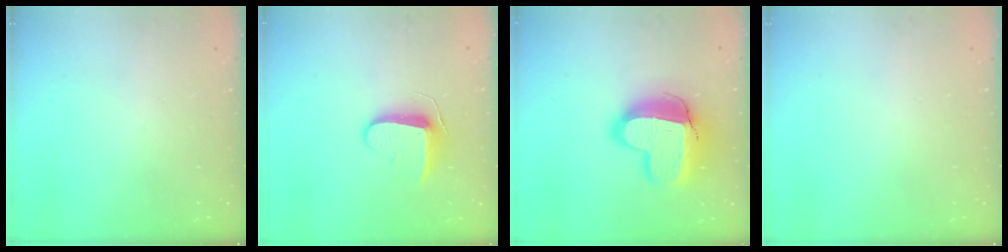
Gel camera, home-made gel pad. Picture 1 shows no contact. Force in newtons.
{"total": 9.0, "press": 9.0, "slide": 0.7}
{"total": 16.9, "press": 16.8, "slide": 1.4}
{"total": 0.0}